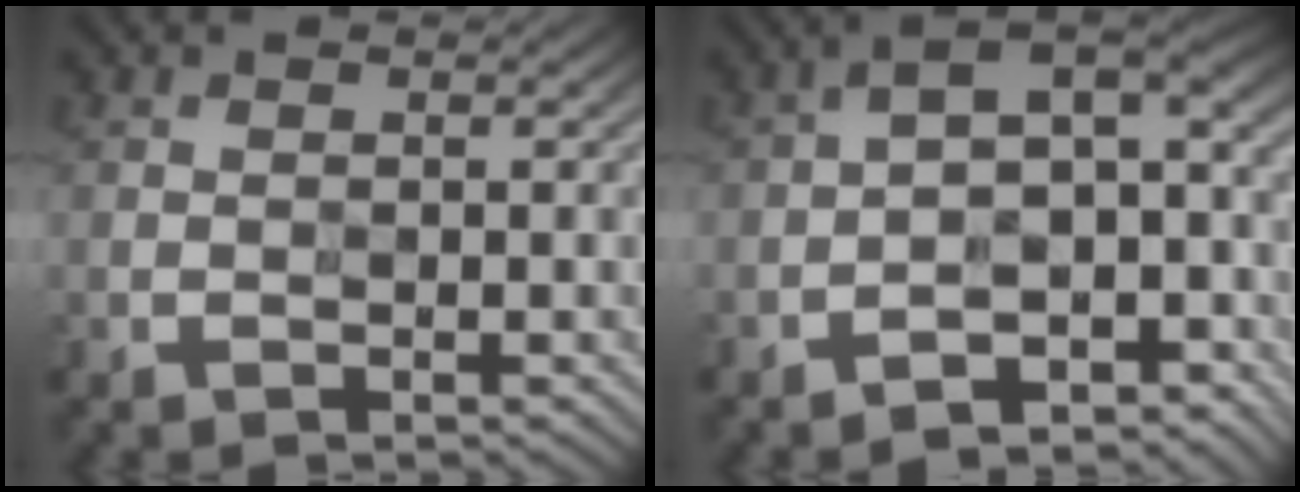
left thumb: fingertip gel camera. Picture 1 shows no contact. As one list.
[{"total": 9.5, "force": [-4.9, 4.6, 6.7], "torque": [-0.086, -0.004, -0.079]}]